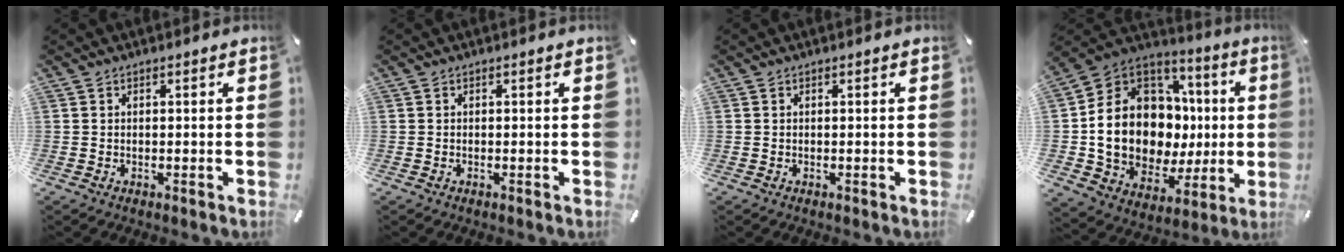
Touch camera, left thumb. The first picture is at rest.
{"total": 0.0}
{"total": 0.0}
{"total": 18.2, "force": [-0.1, 14.7, 10.6], "torque": [-0.223, -0.027, 0.017]}